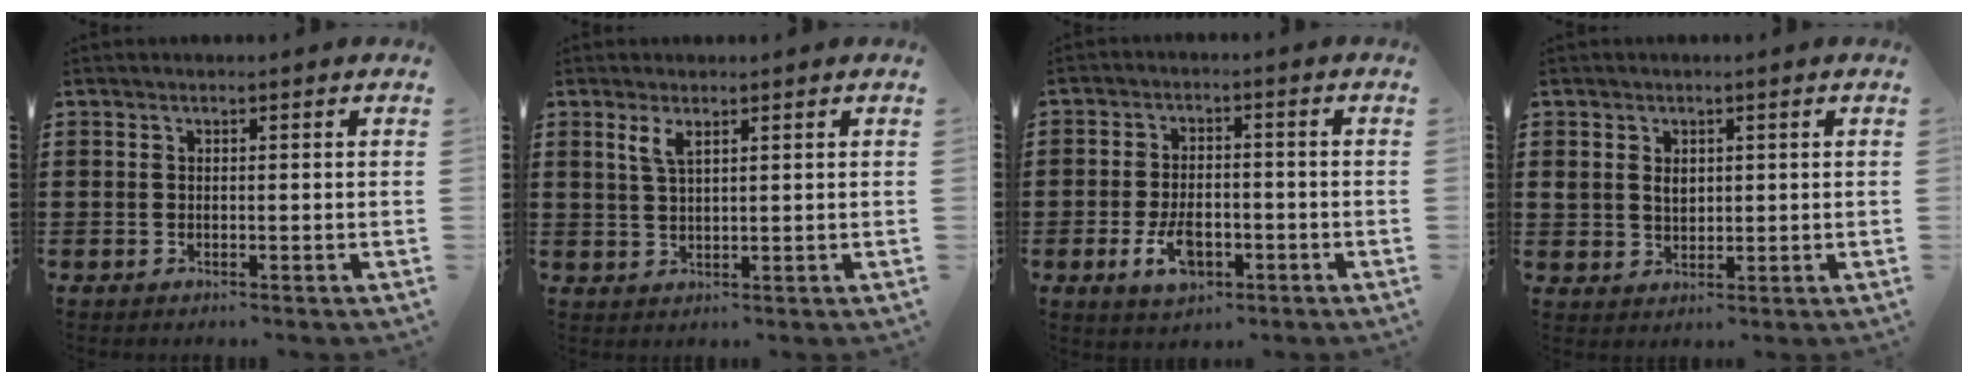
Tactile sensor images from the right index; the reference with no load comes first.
{"total": 2.8, "force": [1.5, 0.8, 2.2], "torque": [-0.047, 0.005, 0.025]}
{"total": 6.0, "force": [-2.3, 3.1, 4.5], "torque": [-0.092, -0.003, -0.049]}
{"total": 2.4, "force": [0.9, 1.9, 1.3], "torque": [-0.030, 0.009, 0.016]}